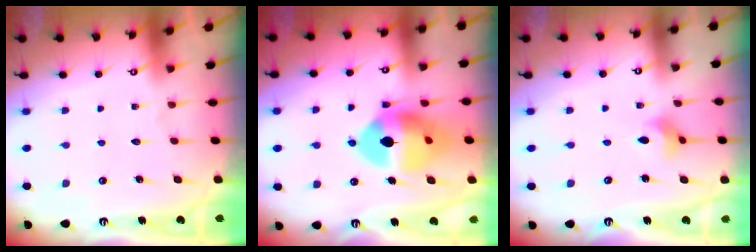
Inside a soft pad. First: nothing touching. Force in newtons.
{"total": 14.6, "press": 14.5, "slide": 2.0}
{"total": 3.2, "press": 3.2, "slide": 0.6}